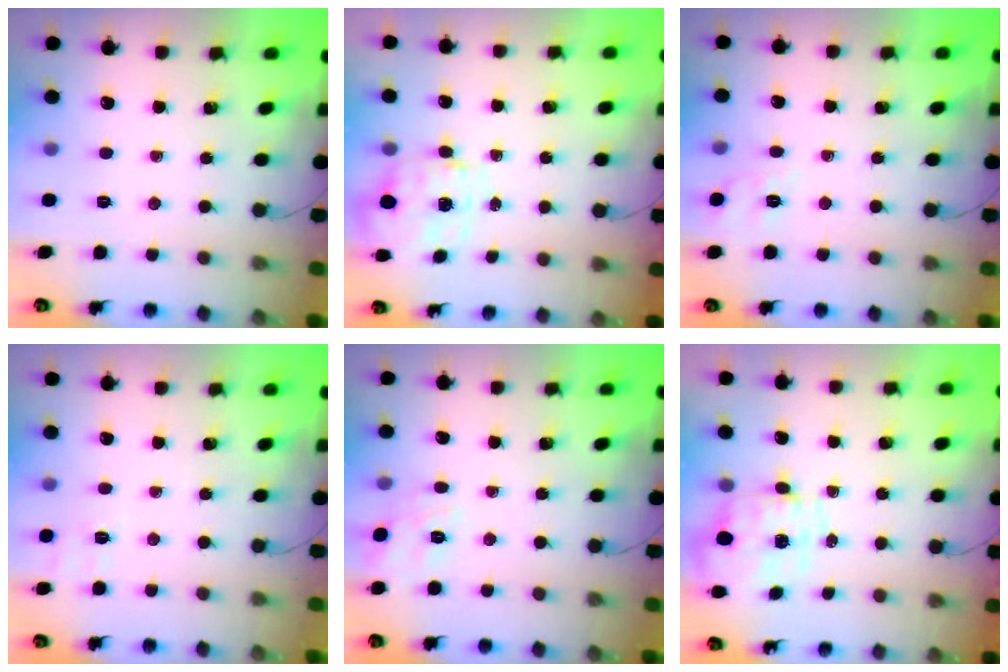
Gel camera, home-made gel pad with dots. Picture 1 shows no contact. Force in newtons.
{"total": 2.5, "press": 2.3, "slide": 1.0}
{"total": 2.0, "press": 1.2, "slide": 1.5}
{"total": 8.3, "press": 8.0, "slide": 2.0}
{"total": 5.3, "press": 5.2, "slide": 1.1}
{"total": 1.3, "press": 1.2, "slide": 0.5}